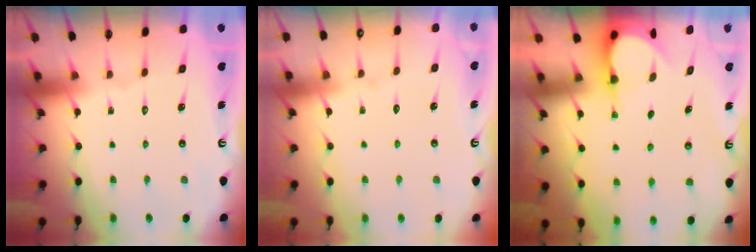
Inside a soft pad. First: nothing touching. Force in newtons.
{"total": 3.4, "press": 3.4, "slide": 0.4}
{"total": 4.0, "press": 4.0, "slide": 0.3}